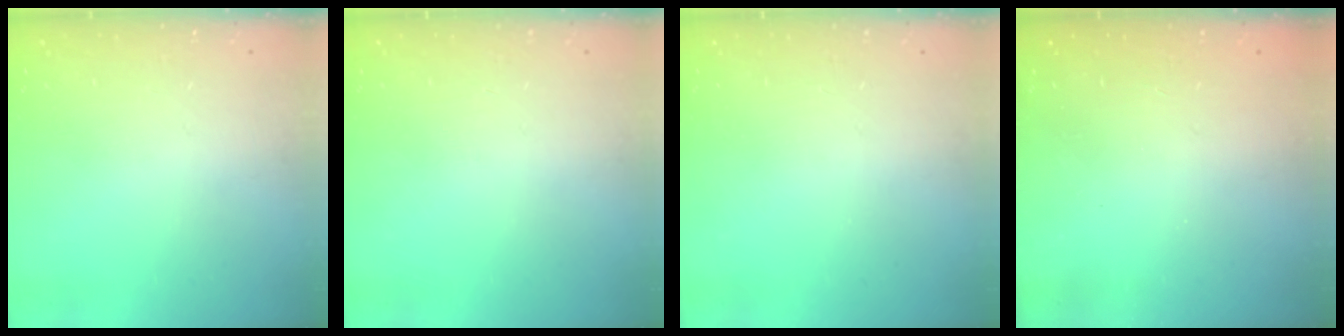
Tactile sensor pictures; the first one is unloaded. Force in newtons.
{"total": 0.0}
{"total": 0.0}
{"total": 2.4, "press": 2.3, "slide": 0.8}